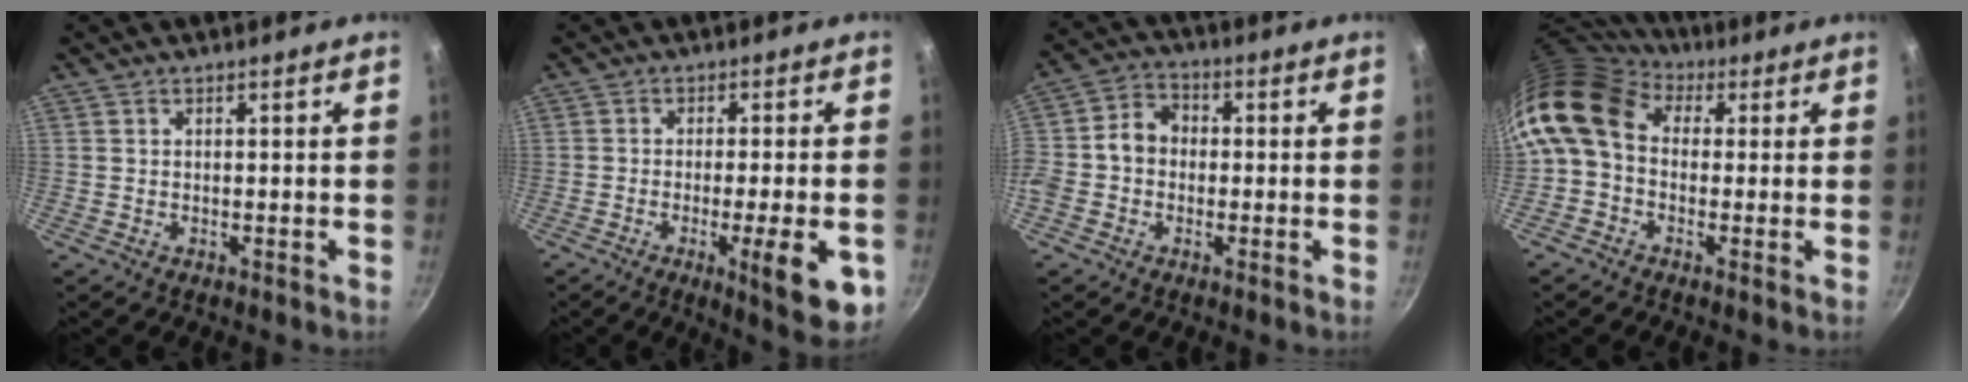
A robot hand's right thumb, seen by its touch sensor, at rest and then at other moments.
{"total": 10.9, "force": [-3.5, 2.1, 10.1], "torque": [-0.131, 0.003, -0.045]}
{"total": 7.8, "force": [-0.7, 6.5, 4.3], "torque": [-0.052, 0.025, -0.033]}
{"total": 12.5, "force": [2.2, 9.4, 7.9], "torque": [-0.148, 0.023, 0.017]}